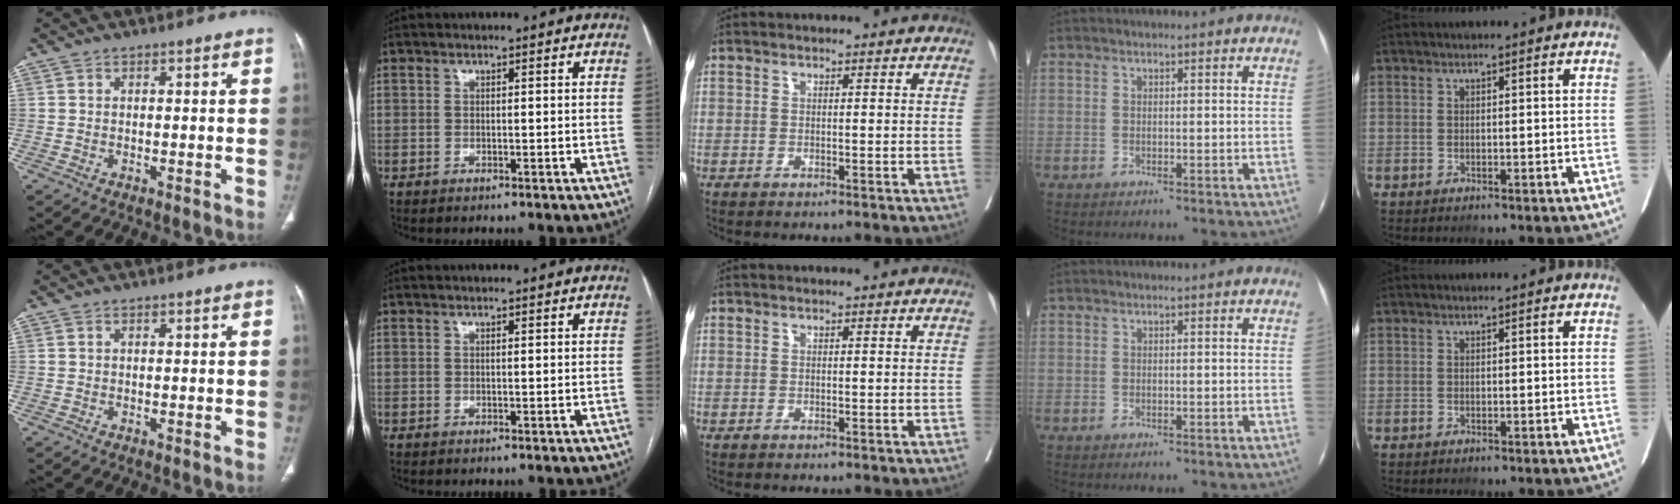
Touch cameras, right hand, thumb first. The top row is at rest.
{}